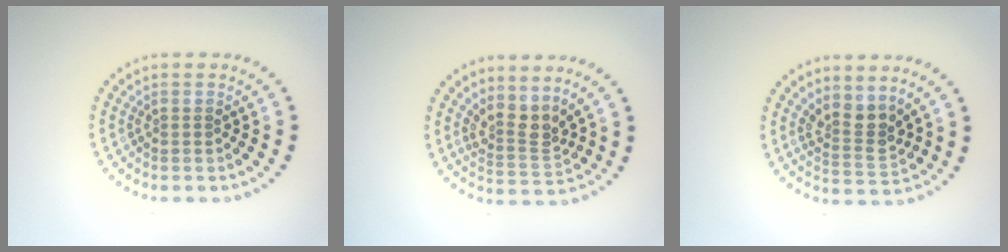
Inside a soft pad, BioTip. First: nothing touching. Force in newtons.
{"total": 2.8, "press": 2.0, "slide": 1.9}
{"total": 2.8, "press": 2.2, "slide": 1.7}